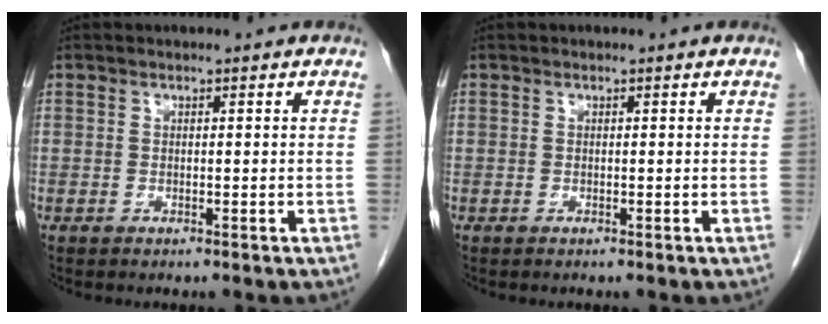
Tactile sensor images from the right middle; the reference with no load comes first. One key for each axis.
{"total": 0.0}